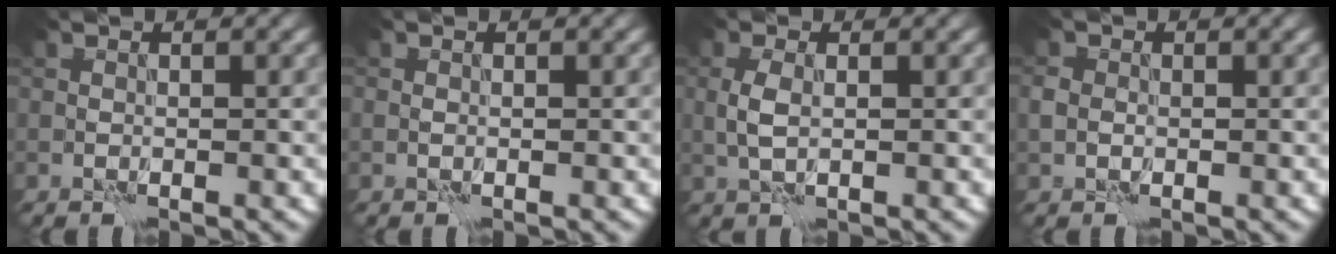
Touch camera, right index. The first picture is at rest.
{"total": 0.0}
{"total": 1.7, "force": [0.2, 0.9, 1.4], "torque": [-0.036, -0.001, 0.005]}
{"total": 1.2, "force": [-0.2, 1.1, 0.5], "torque": [-0.011, -0.001, -0.008]}